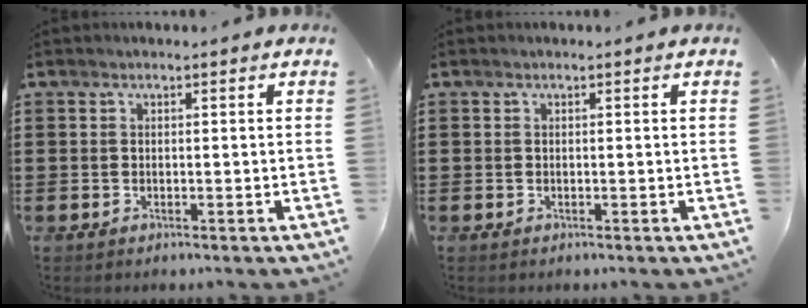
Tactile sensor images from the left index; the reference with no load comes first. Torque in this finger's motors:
{"motor_torque": [0.00, 0.00, 0.03, 0.00]}